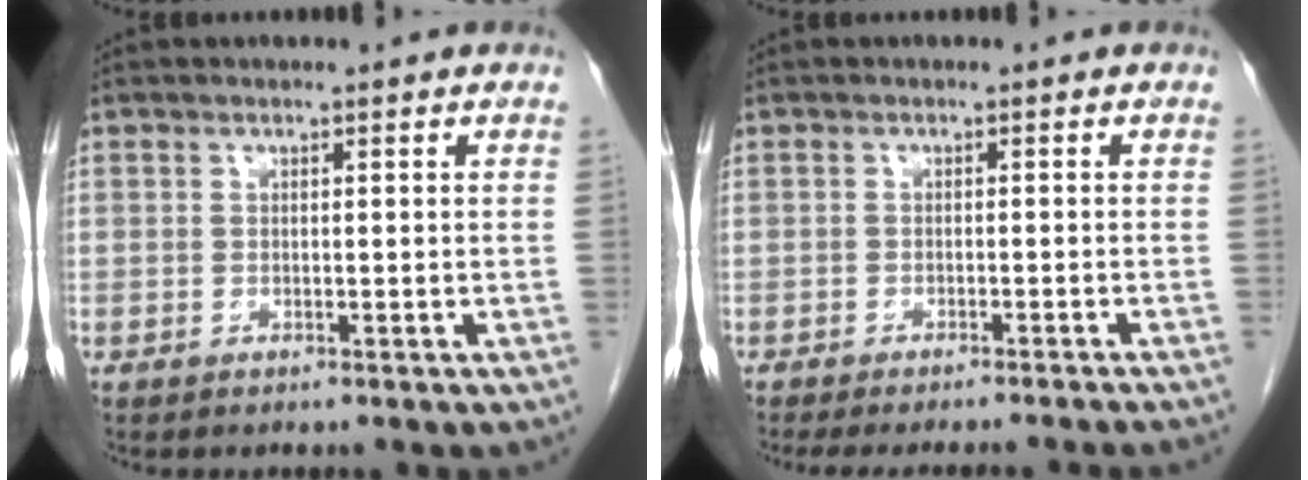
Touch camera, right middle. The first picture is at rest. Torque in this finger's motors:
{"motor_torque": [0.72, -0.67, 0.06, 0.05]}